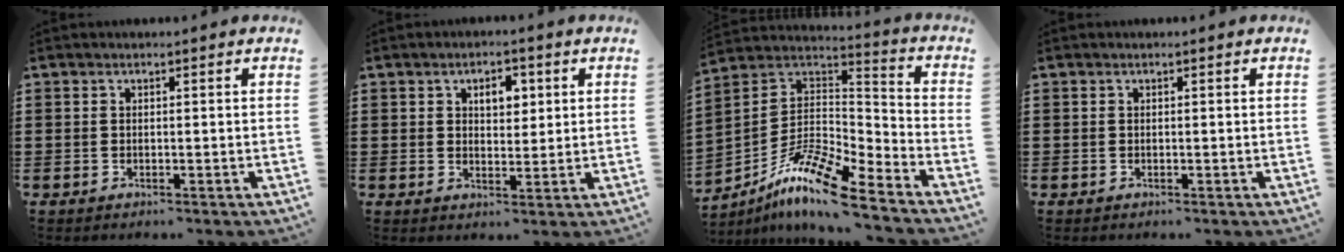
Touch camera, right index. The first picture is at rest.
{"total": 3.7, "force": [1.3, 2.3, 2.5], "torque": [-0.033, 0.003, 0.016]}
{"total": 12.4, "force": [-9.6, 1.8, 7.7], "torque": [-0.158, 0.011, -0.193]}
{"total": 0.0}